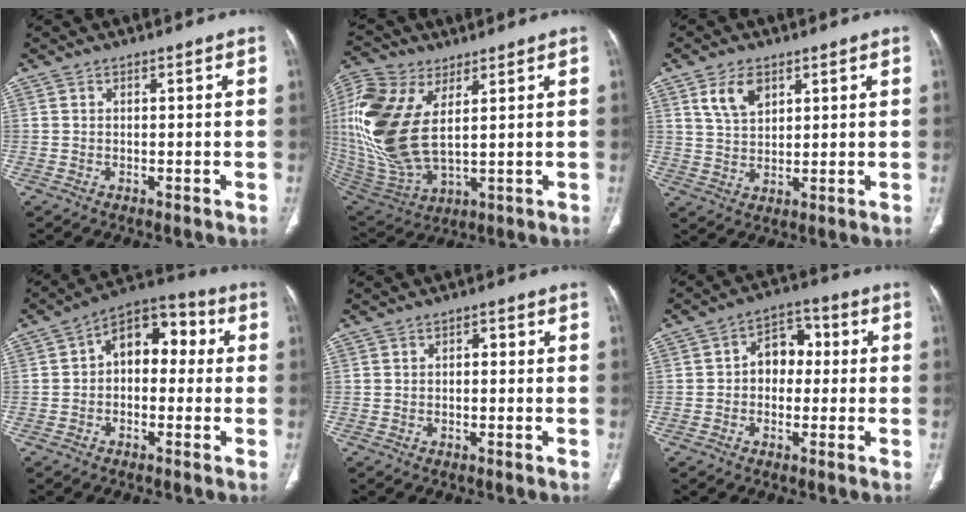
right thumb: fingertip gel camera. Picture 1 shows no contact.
{"total": 21.1, "force": [5.3, 11.1, 17.2], "torque": [-0.402, -0.026, 0.109]}
{"total": 6.2, "force": [3.2, 3.7, 3.9], "torque": [-0.059, -0.016, 0.065]}
{"total": 11.1, "force": [1.1, 7.2, 8.4], "torque": [-0.086, 0.038, -0.001]}
{"total": 1.6, "force": [0.2, 1.0, 1.2], "torque": [-0.015, 0.006, 0.000]}
{"total": 7.7, "force": [0.2, 5.7, 5.1], "torque": [-0.043, 0.028, -0.009]}